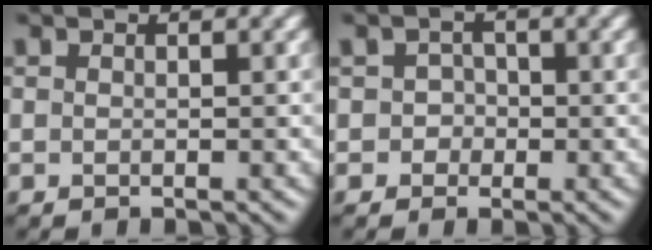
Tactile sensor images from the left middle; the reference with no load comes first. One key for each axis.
{"total": 1.5, "fx": -0.2, "fy": 1.4, "fz": 0.3, "tx": 0.007, "ty": 0.003, "tz": -0.005}